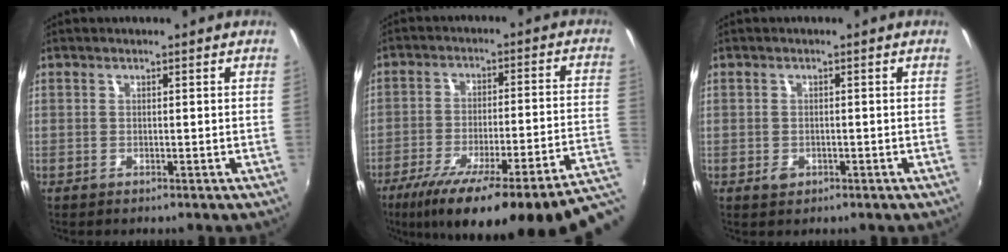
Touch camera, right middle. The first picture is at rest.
{"total": 23.7, "force": [-15.9, 0.6, 17.5], "torque": [-0.245, -0.063, -0.220]}
{"total": 1.7, "force": [-0.8, 1.2, 0.8], "torque": [-0.013, -0.001, -0.012]}